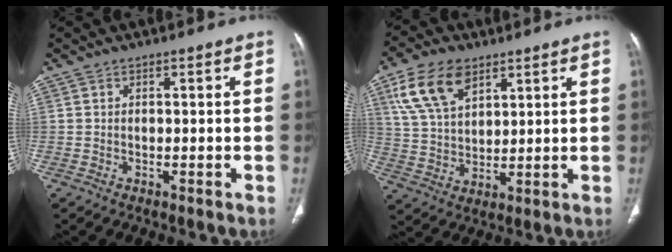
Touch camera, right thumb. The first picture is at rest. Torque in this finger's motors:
{"motor_torque": [0.14, 1.87, 0.52, -0.34, 0.05]}